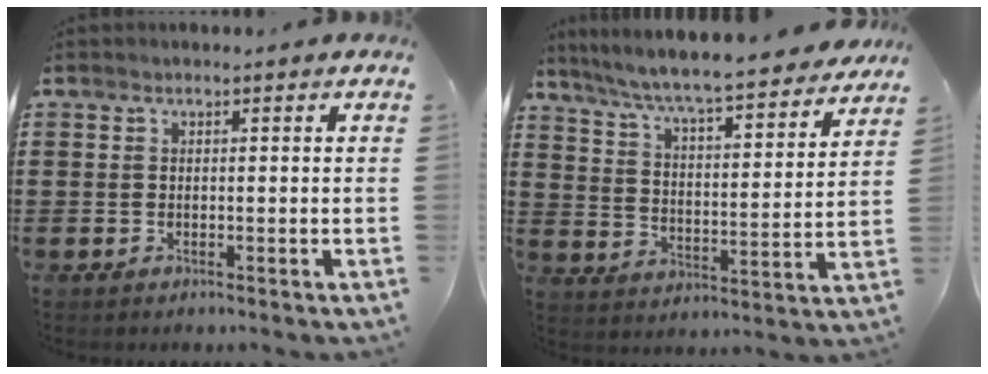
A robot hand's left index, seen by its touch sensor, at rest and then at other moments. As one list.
[{"total": 6.9, "force": [6.4, -0.4, 2.5], "torque": [-0.078, -0.047, 0.107]}]